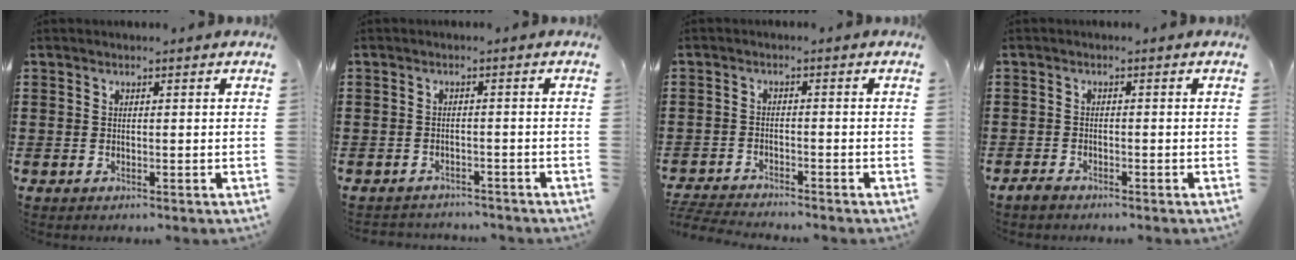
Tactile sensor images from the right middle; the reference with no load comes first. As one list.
[{"total": 1.9, "force": [-1.9, 0.3, -0.1], "torque": [-0.007, -0.001, -0.041]}, {"total": 3.3, "force": [-3.3, 0.0, 0.4], "torque": [-0.023, -0.008, -0.074]}, {"total": 1.3, "force": [-1.2, 0.5, 0.5], "torque": [-0.021, -0.003, -0.026]}]